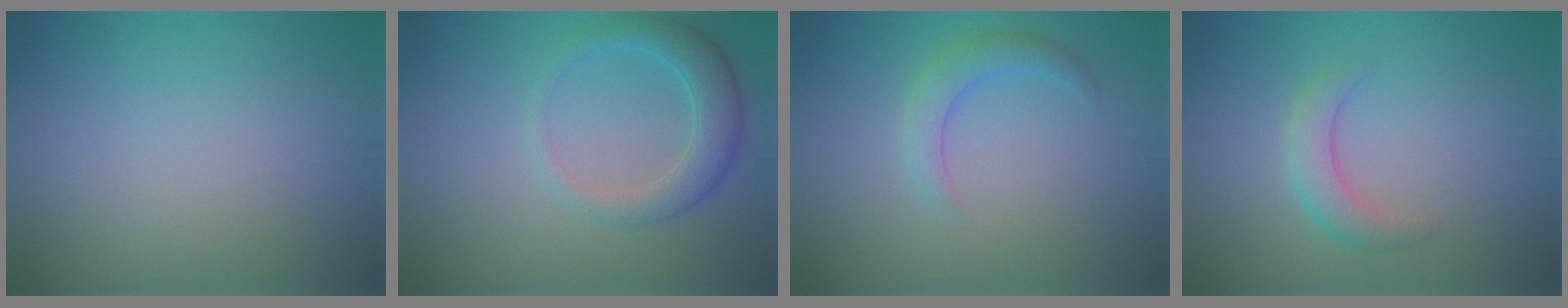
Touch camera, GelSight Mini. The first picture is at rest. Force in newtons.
{"total": 3.6, "press": 3.6, "slide": 0.3}
{"total": 2.3, "press": 2.3, "slide": 0.1}
{"total": 2.6, "press": 2.6, "slide": 0.3}